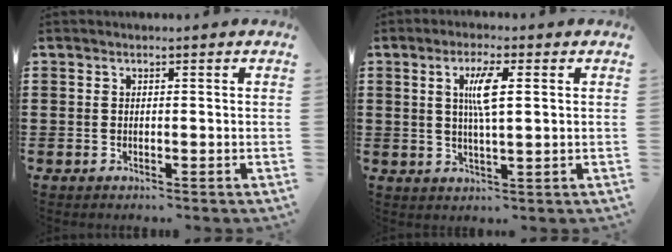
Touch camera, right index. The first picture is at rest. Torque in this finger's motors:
{"motor_torque": [0.24, -0.10, 0.33, 0.16]}